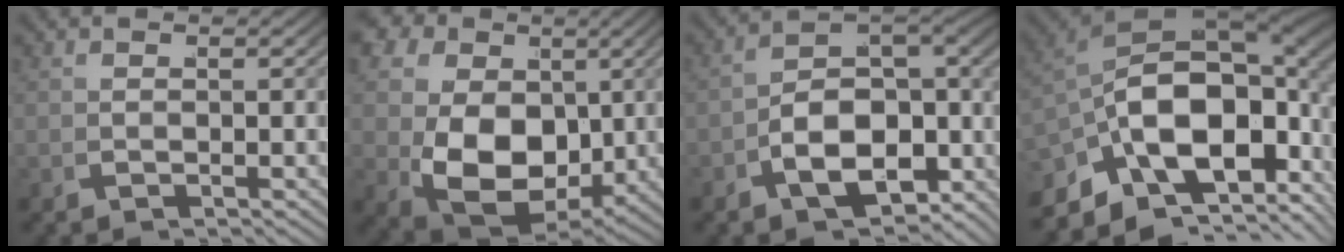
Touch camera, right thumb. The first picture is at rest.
{"total": 15.2, "force": [0.2, 11.6, 9.8], "torque": [-0.211, -0.072, 0.029]}
{"total": 11.5, "force": [-1.6, 7.1, 8.9], "torque": [-0.148, -0.023, -0.018]}
{"total": 16.6, "force": [0.0, 10.3, 13.1], "torque": [-0.226, -0.030, 0.006]}